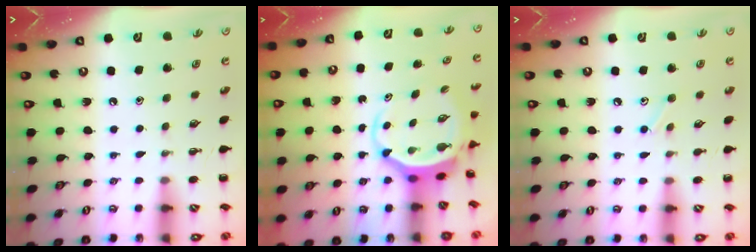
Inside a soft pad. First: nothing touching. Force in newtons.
{"total": 5.1, "press": 4.9, "slide": 1.2}
{"total": 5.8, "press": 5.6, "slide": 1.6}